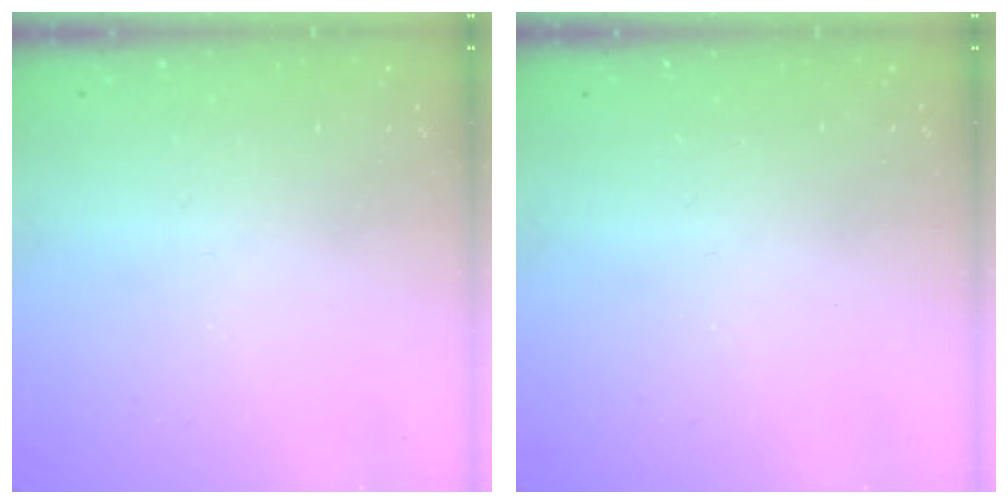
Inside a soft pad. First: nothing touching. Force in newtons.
{"total": 0.0}